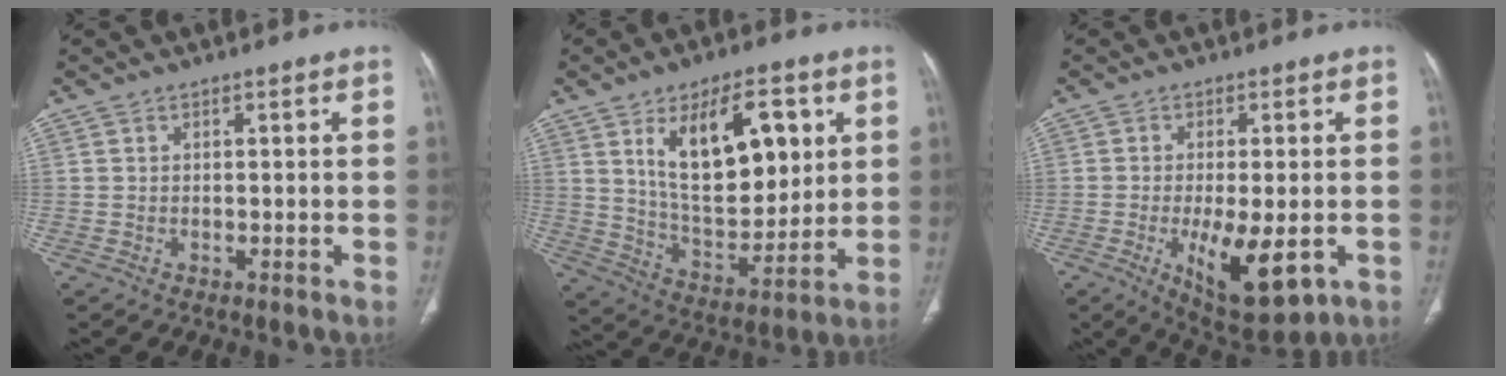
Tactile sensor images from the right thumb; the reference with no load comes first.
{"total": 19.3, "force": [6.8, 9.7, 15.2], "torque": [-0.198, -0.034, 0.128]}
{"total": 12.1, "force": [-3.5, 4.7, 10.6], "torque": [-0.160, -0.017, -0.040]}